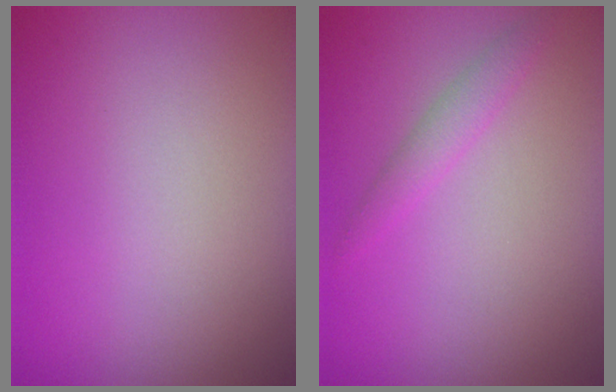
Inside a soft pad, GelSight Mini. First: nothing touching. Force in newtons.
{"total": 1.6, "press": 1.6, "slide": 0.0}